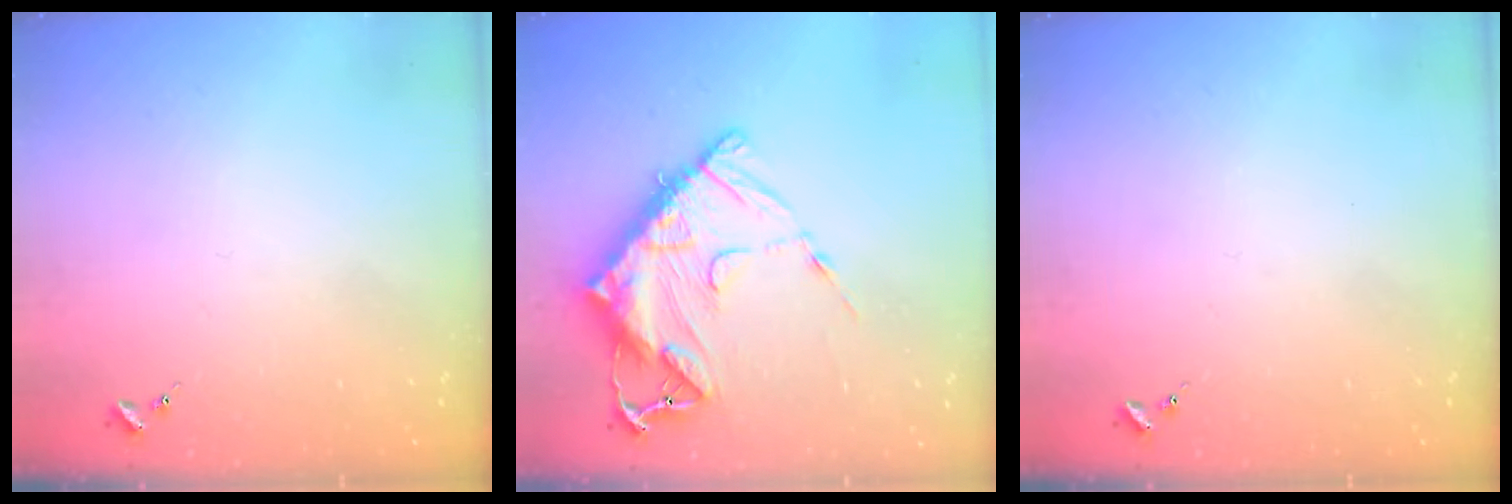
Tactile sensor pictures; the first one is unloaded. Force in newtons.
{"total": 18.7, "press": 18.6, "slide": 1.9}
{"total": 0.0}